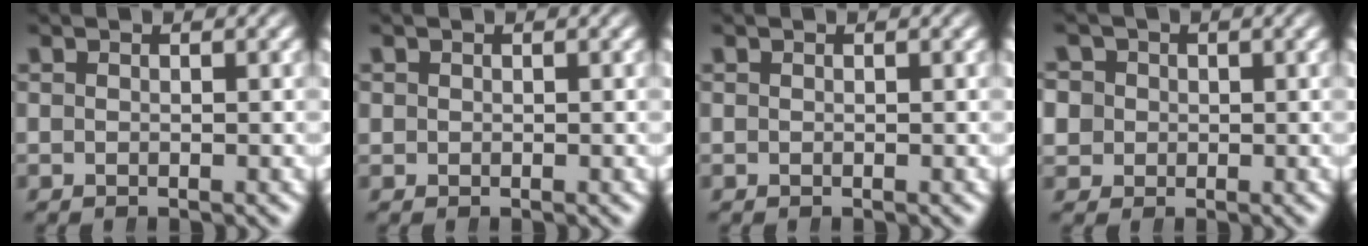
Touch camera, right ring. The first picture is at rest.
{"total": 0.0}
{"total": 0.0}
{"total": 4.6, "force": [0.2, 4.3, 1.7], "torque": [-0.040, -0.010, 0.008]}